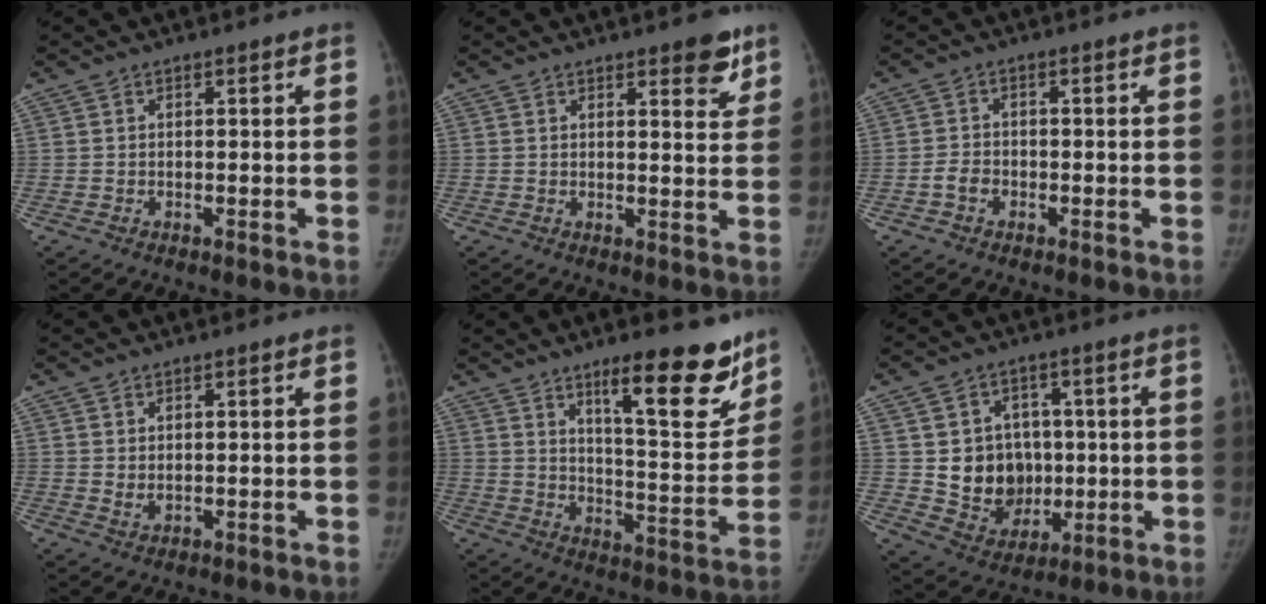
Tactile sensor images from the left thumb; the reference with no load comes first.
{"total": 5.4, "force": [3.6, 1.9, 3.6], "torque": [-0.024, -0.020, 0.041]}
{"total": 2.8, "force": [-1.2, 2.0, 1.5], "torque": [-0.023, 0.011, -0.023]}
{"total": 1.5, "force": [0.6, 0.8, 1.1], "torque": [-0.020, -0.008, 0.016]}
{"total": 17.6, "force": [11.6, 4.5, 12.5], "torque": [-0.127, -0.087, 0.178]}
{"total": 11.9, "force": [0.5, 10.3, 5.9], "torque": [-0.046, -0.003, 0.031]}